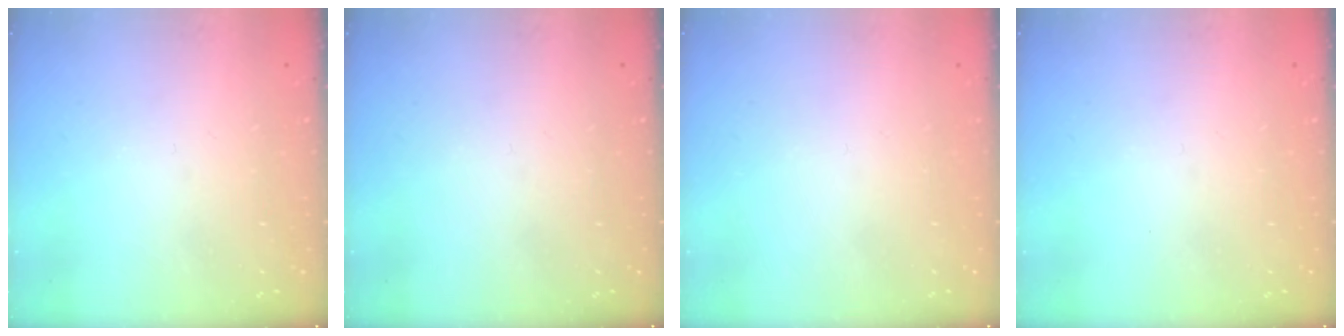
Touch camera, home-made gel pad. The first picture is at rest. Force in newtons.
{"total": 0.0}
{"total": 1.7, "press": 1.7, "slide": 0.1}
{"total": 0.0}